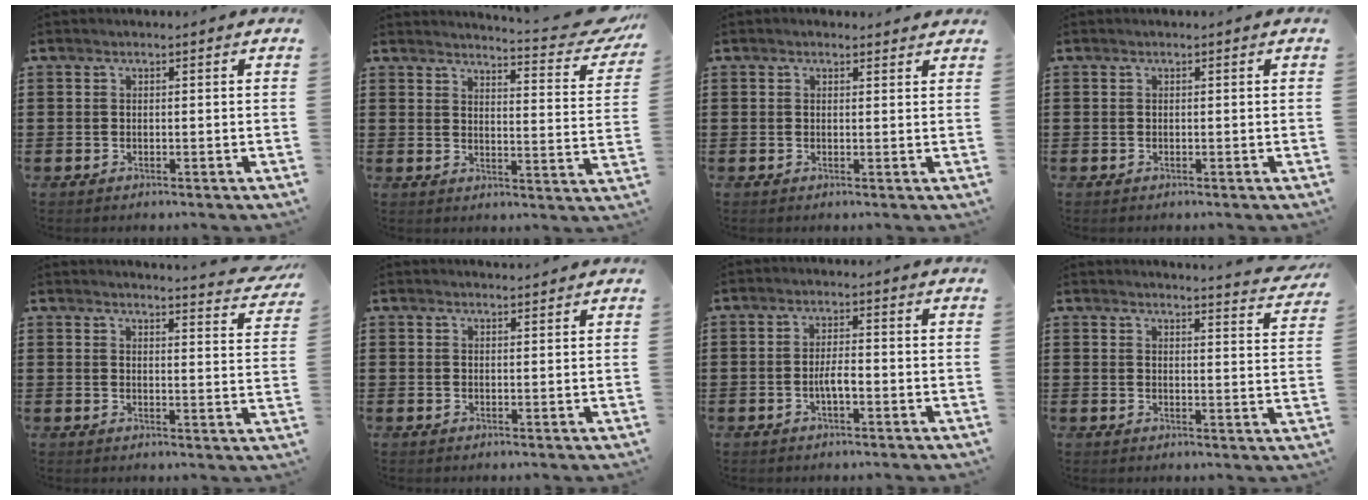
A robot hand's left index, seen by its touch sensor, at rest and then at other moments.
{"total": 5.4, "force": [4.9, 0.0, 2.3], "torque": [-0.042, -0.039, 0.079]}
{"total": 1.2, "force": [1.1, 0.4, 0.2], "torque": [-0.007, 0.002, 0.021]}
{"total": 0.0}
{"total": 3.8, "force": [3.6, -0.3, 1.0], "torque": [-0.017, -0.025, 0.062]}
{"total": 1.2, "force": [1.2, 0.1, 0.2], "torque": [-0.006, 0.000, 0.024]}
{"total": 3.1, "force": [-1.0, 0.9, 2.8], "torque": [-0.058, 0.002, -0.020]}
{"total": 3.5, "force": [3.4, -0.5, 0.7], "torque": [-0.019, -0.022, 0.059]}